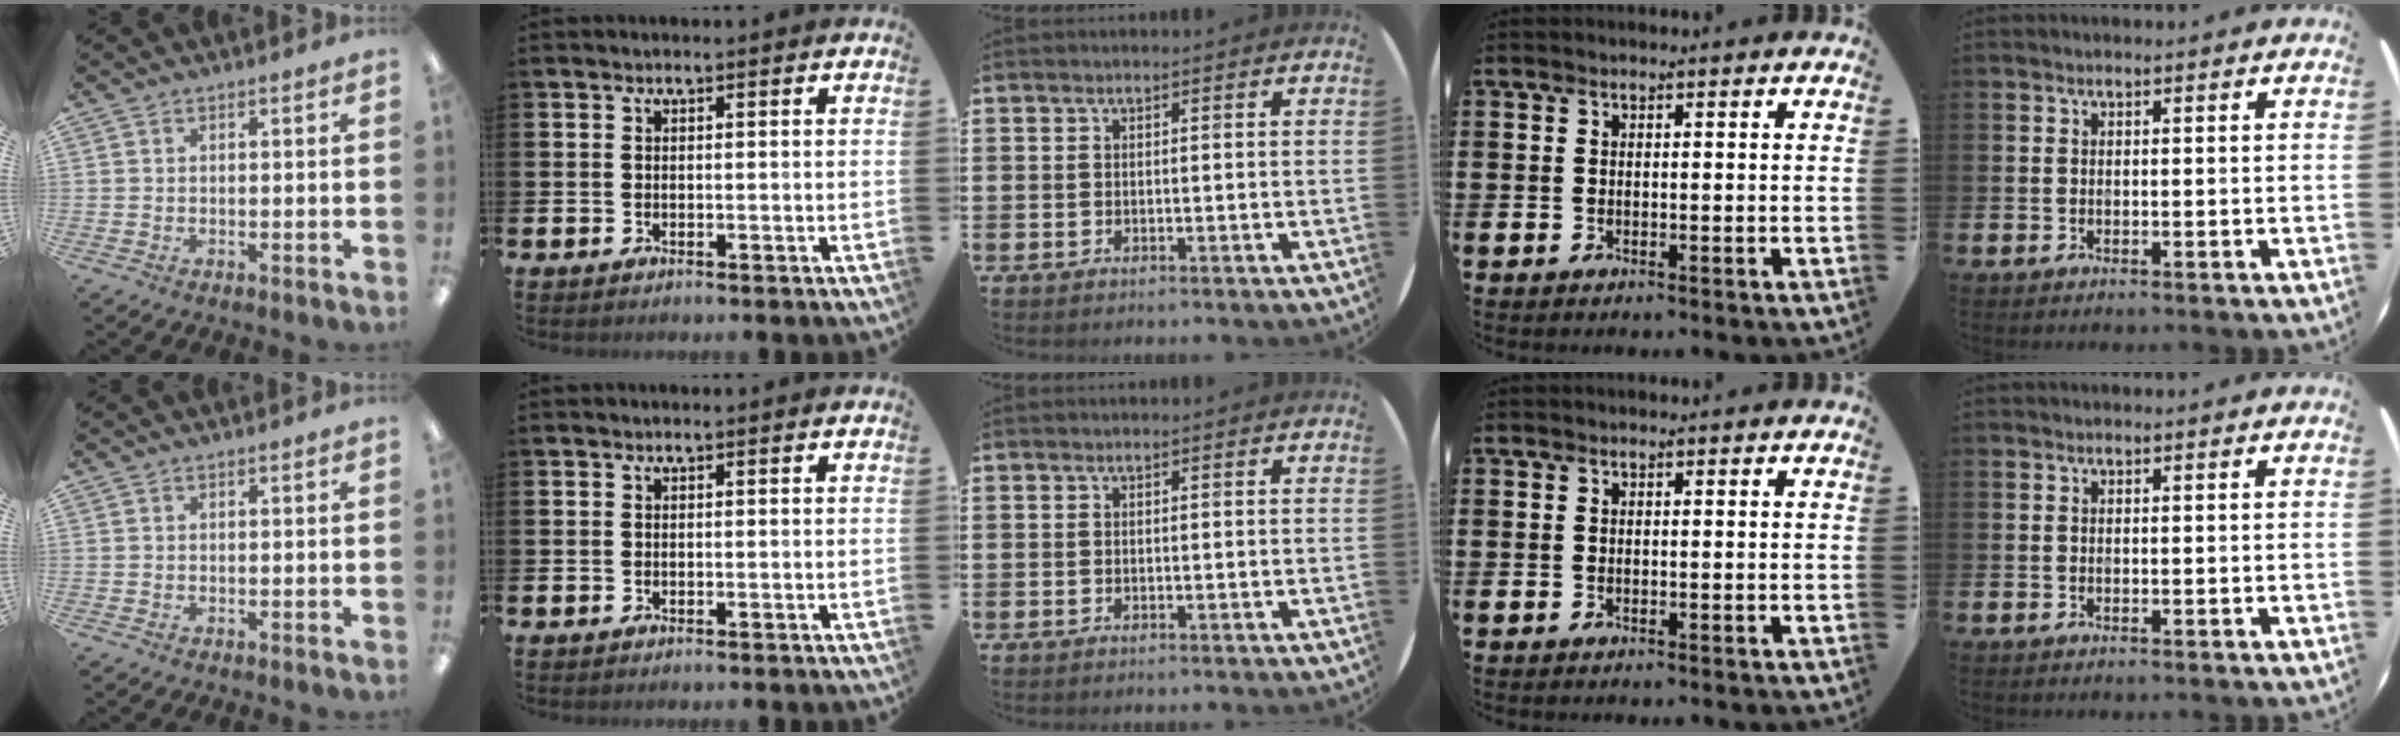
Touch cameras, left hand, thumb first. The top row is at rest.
{}